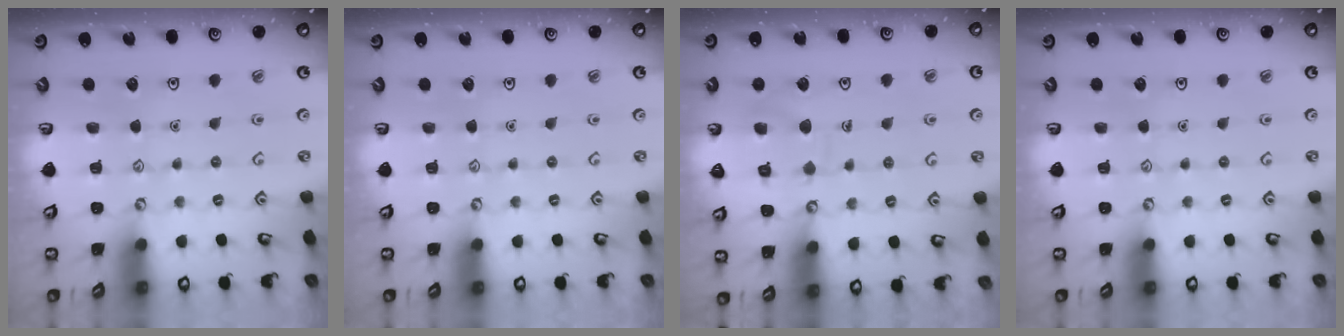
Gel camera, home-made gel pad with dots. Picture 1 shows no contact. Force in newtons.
{"total": 0.0}
{"total": 9.4, "press": 9.4, "slide": 0.9}
{"total": 0.0}